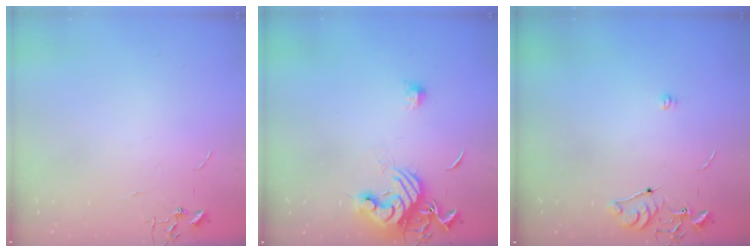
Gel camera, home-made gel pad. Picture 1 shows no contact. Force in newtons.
{"total": 11.8, "press": 11.8, "slide": 0.9}
{"total": 7.1, "press": 7.1, "slide": 0.8}